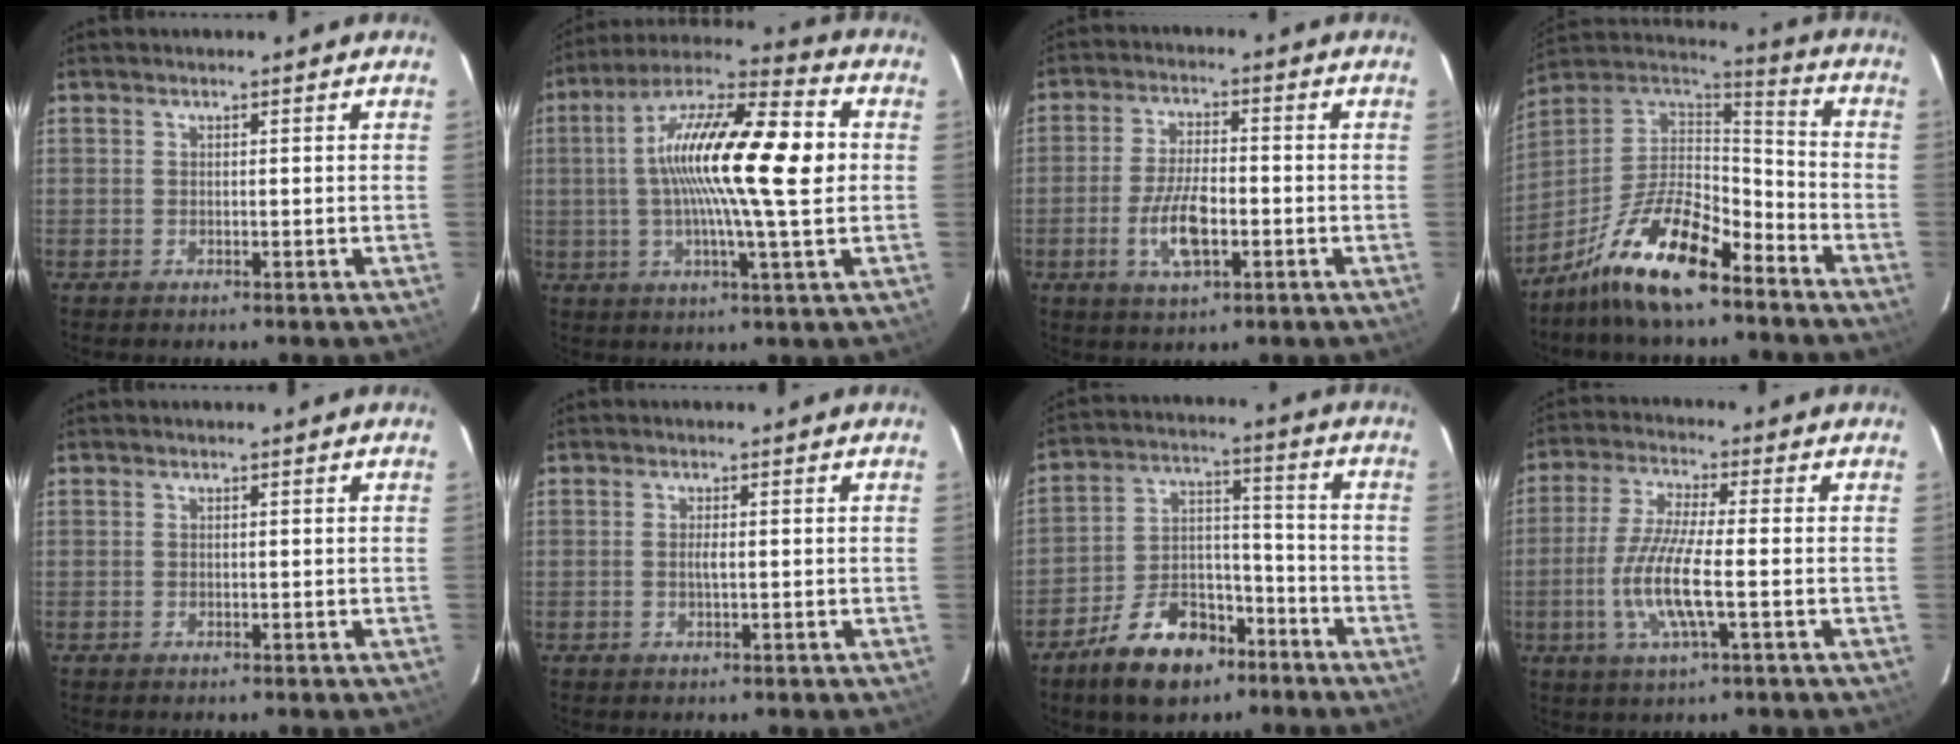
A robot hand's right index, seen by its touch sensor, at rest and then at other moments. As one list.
[{"total": 20.2, "force": [1.4, 3.1, 19.9], "torque": [-0.346, 0.022, 0.006]}, {"total": 8.5, "force": [-2.7, 3.3, 7.3], "torque": [-0.150, -0.004, -0.050]}, {"total": 17.4, "force": [-11.2, 5.8, 11.9], "torque": [-0.236, 0.003, -0.208]}, {"total": 0.0}, {"total": 1.2, "force": [-0.1, 0.1, 1.2], "torque": [-0.023, 0.000, -0.002]}, {"total": 13.8, "force": [-9.1, 7.8, 6.8], "torque": [-0.139, 0.030, -0.142]}, {"total": 10.3, "force": [-2.6, 1.2, 9.9], "torque": [-0.207, -0.008, -0.052]}]